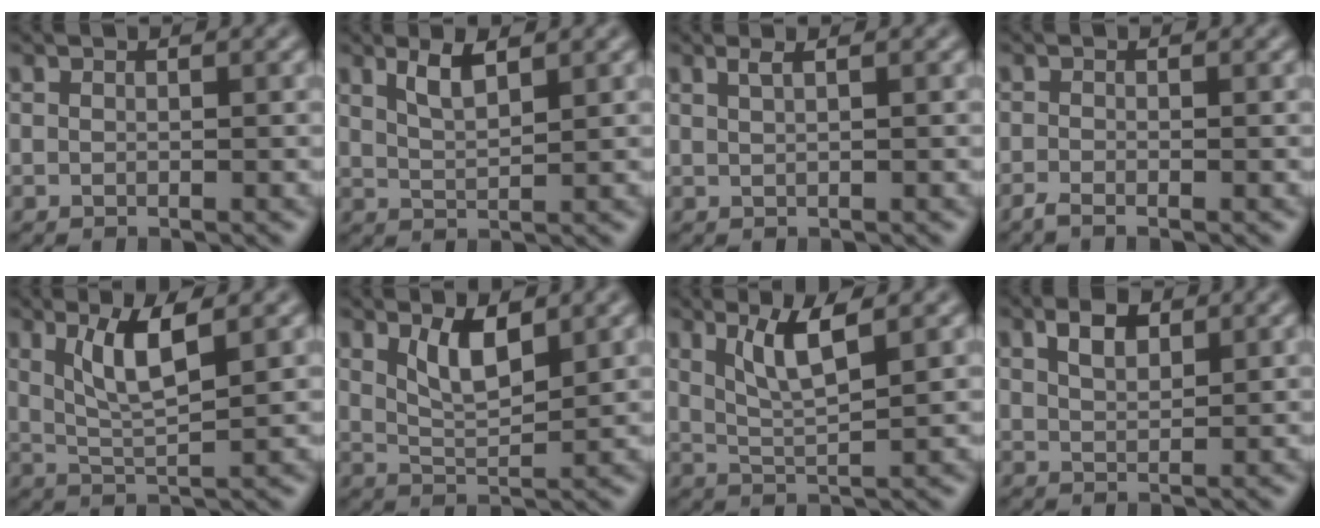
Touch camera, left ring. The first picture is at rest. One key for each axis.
{"total": 2.6, "fx": 1.7, "fy": 0.7, "fz": 1.8, "tx": -0.035, "ty": -0.002, "tz": 0.034}
{"total": 1.3, "fx": 0.8, "fy": 0.4, "fz": 0.9, "tx": -0.012, "ty": 0.001, "tz": 0.009}
{"total": 1.1, "fx": -0.9, "fy": 0.2, "fz": 0.7, "tx": -0.014, "ty": -0.006, "tz": -0.021}
{"total": 4.4, "fx": 1.9, "fy": 0.9, "fz": 3.9, "tx": -0.080, "ty": -0.006, "tz": 0.040}
{"total": 3.6, "fx": 2.0, "fy": 1.2, "fz": 2.8, "tx": -0.057, "ty": -0.007, "tz": 0.040}
{"total": 4.0, "fx": 2.0, "fy": 0.8, "fz": 3.4, "tx": -0.065, "ty": -0.005, "tz": 0.043}
{"total": 2.5, "fx": 1.5, "fy": 1.2, "fz": 1.6, "tx": -0.032, "ty": 0.004, "tz": 0.030}